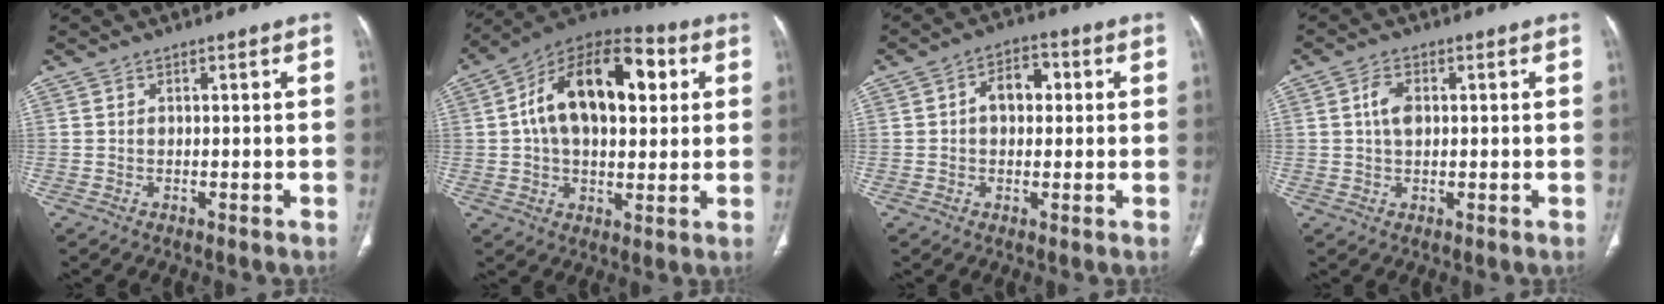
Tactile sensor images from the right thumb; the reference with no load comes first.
{"total": 21.5, "force": [4.5, 12.3, 17.0], "torque": [-0.249, 0.021, 0.063]}
{"total": 6.5, "force": [0.9, 4.5, 4.6], "torque": [-0.053, 0.018, 0.007]}
{"total": 4.0, "force": [0.7, 2.5, 3.0], "torque": [-0.059, 0.003, 0.012]}